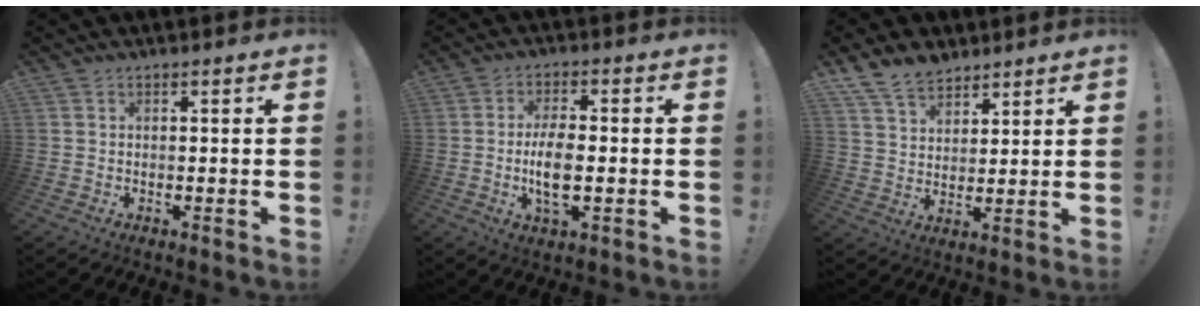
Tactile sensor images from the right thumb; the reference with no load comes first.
{"total": 8.7, "force": [-1.2, 3.4, 8.0], "torque": [-0.163, -0.008, -0.025]}
{"total": 9.6, "force": [7.5, 5.3, 2.9], "torque": [-0.056, -0.043, 0.147]}